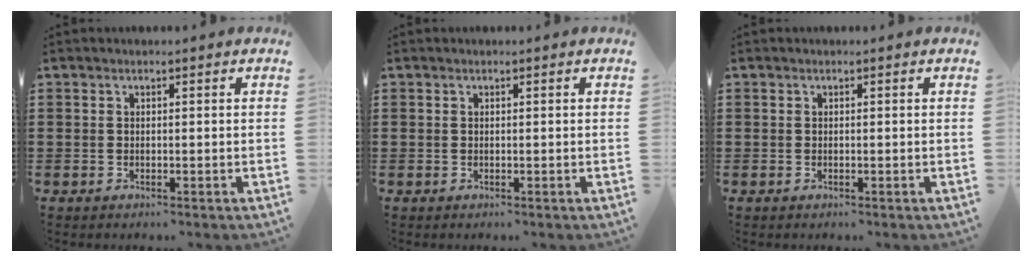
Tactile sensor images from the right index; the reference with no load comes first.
{"total": 0.0}
{"total": 0.0}